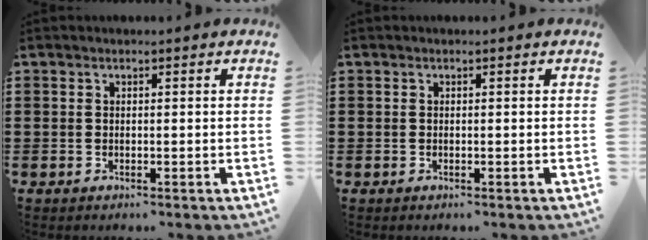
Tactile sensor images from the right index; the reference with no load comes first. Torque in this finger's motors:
{"motor_torque": [0.00, 0.00, 0.00, 0.00]}